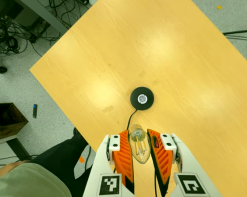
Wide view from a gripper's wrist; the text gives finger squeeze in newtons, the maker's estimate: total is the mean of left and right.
{"total": 22.6, "left": 25.7, "right": 19.6}